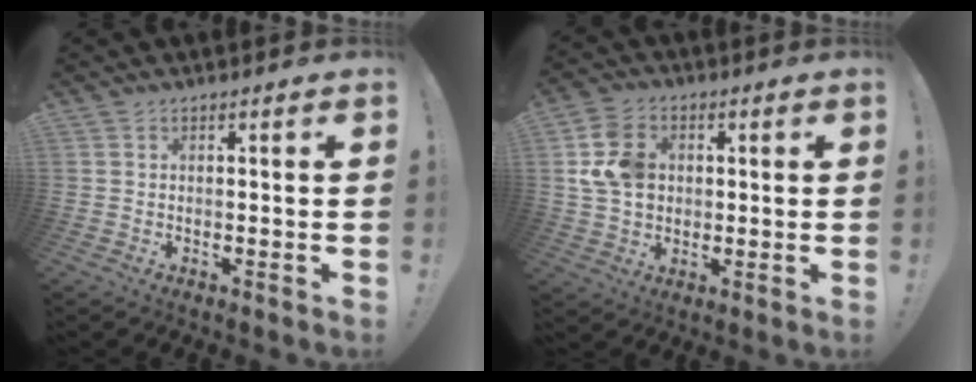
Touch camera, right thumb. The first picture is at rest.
{"total": 12.5, "force": [2.2, 9.9, 7.3], "torque": [-0.135, -0.003, 0.045]}